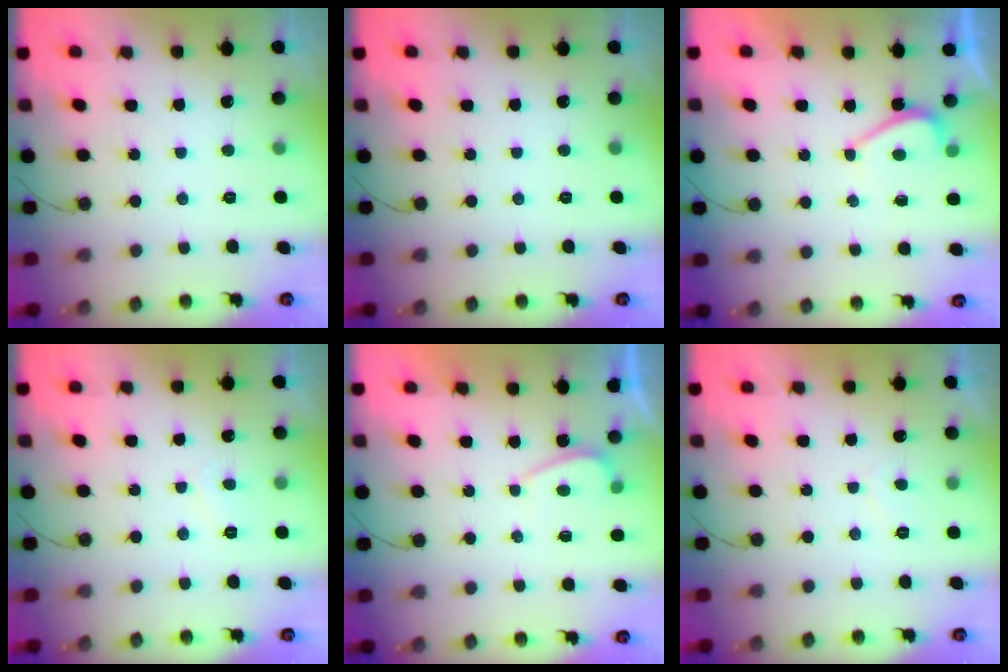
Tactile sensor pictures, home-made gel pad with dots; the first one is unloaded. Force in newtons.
{"total": 0.0}
{"total": 2.2, "press": 2.2, "slide": 0.5}
{"total": 3.4, "press": 3.4, "slide": 0.4}
{"total": 0.6, "press": 0.4, "slide": 0.5}
{"total": 0.6, "press": 0.0, "slide": 0.6}